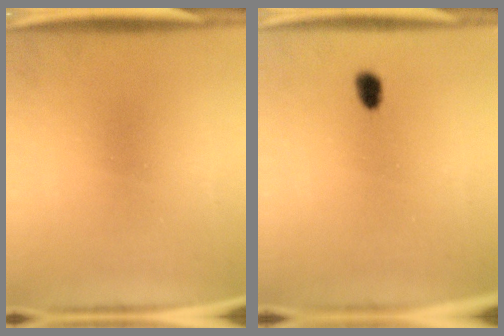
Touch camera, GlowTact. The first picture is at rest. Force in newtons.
{"total": 2.2}